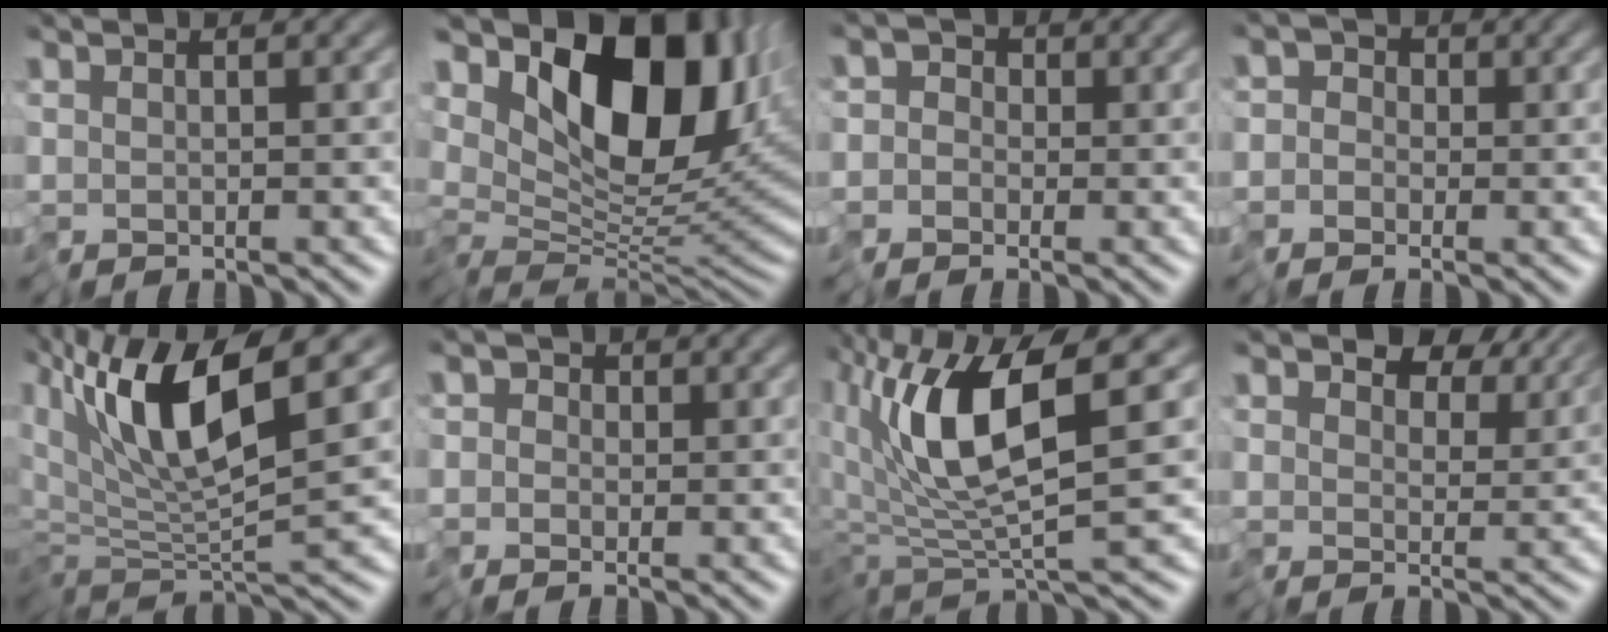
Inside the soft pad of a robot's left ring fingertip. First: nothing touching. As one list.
[{"total": 12.9, "force": [5.2, 6.7, 9.7], "torque": [-0.145, 0.006, 0.086]}, {"total": 2.6, "force": [-1.1, 2.3, 0.5], "torque": [0.021, 0.015, -0.038]}, {"total": 2.9, "force": [-1.3, 2.6, 0.5], "torque": [0.020, 0.016, -0.043]}, {"total": 9.7, "force": [3.6, 1.7, 8.9], "torque": [-0.167, 0.011, 0.063]}, {"total": 1.9, "force": [-0.4, 1.8, 0.4], "torque": [0.018, 0.012, -0.020]}, {"total": 7.2, "force": [1.8, 1.6, 6.8], "torque": [-0.150, -0.003, 0.035]}, {"total": 5.9, "force": [3.6, 3.6, 3.0], "torque": [-0.056, -0.005, 0.057]}]